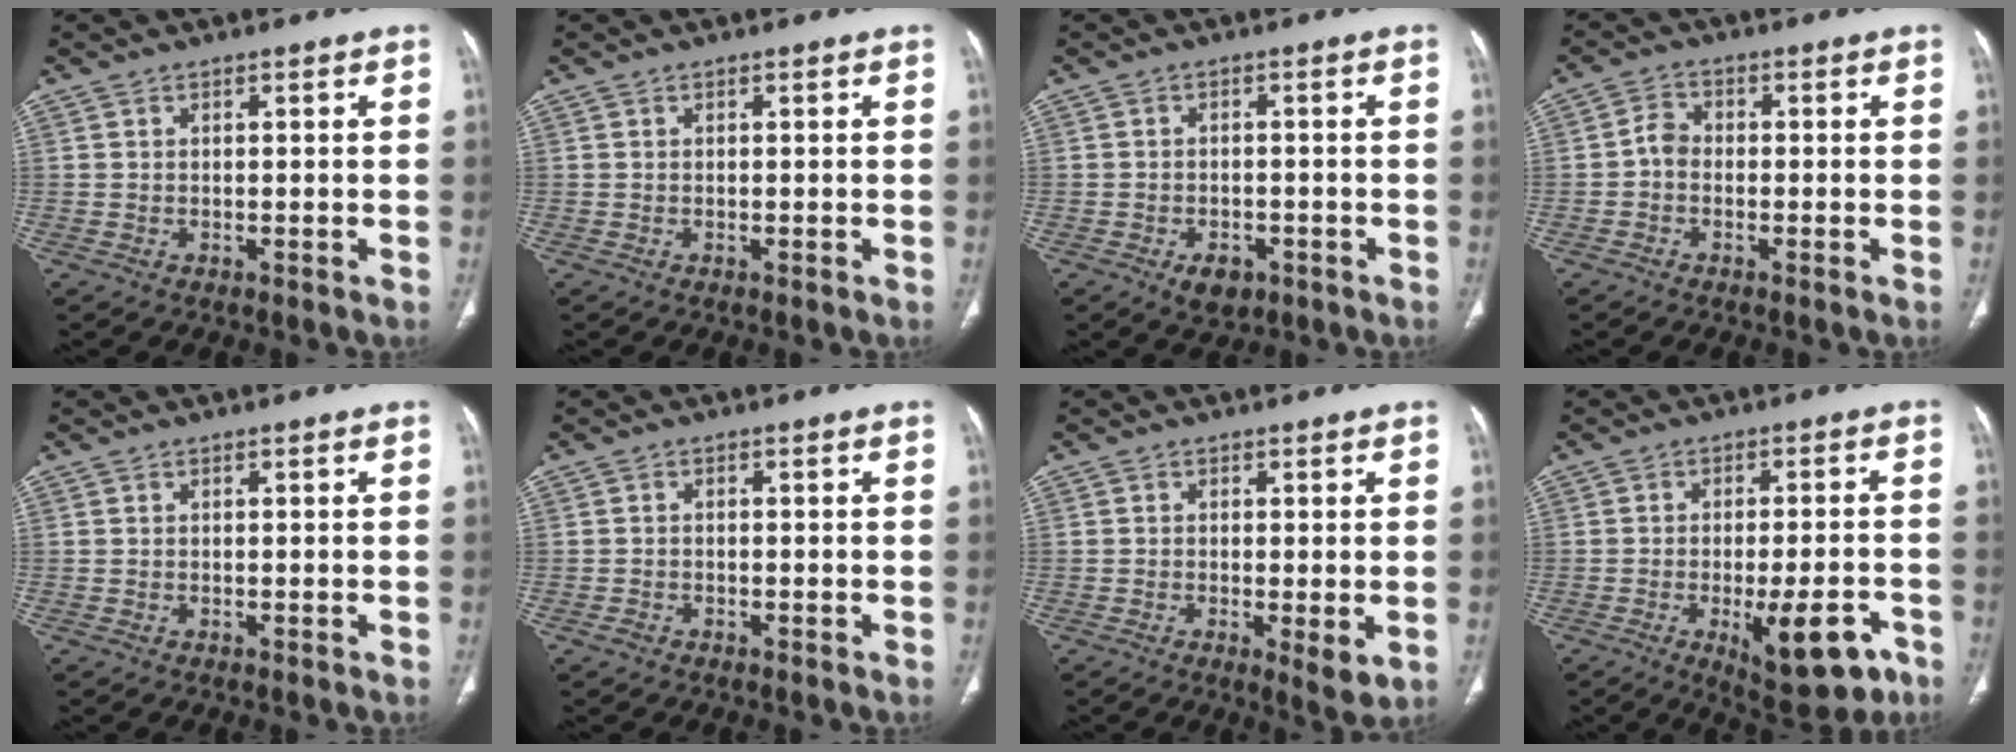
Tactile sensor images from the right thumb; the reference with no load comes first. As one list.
[{"total": 0.0}, {"total": 4.4, "force": [-2.2, 2.8, 2.5], "torque": [-0.030, 0.006, -0.025]}, {"total": 3.0, "force": [-0.8, 2.3, 1.8], "torque": [-0.024, 0.012, -0.024]}, {"total": 0.0}, {"total": 1.2, "force": [-0.7, 0.8, 0.4], "torque": [-0.009, 0.003, -0.016]}, {"total": 4.5, "force": [-1.0, 1.3, 4.2], "torque": [-0.069, -0.015, -0.016]}, {"total": 13.1, "force": [-5.8, 4.8, 10.7], "torque": [-0.133, 0.014, -0.071]}]